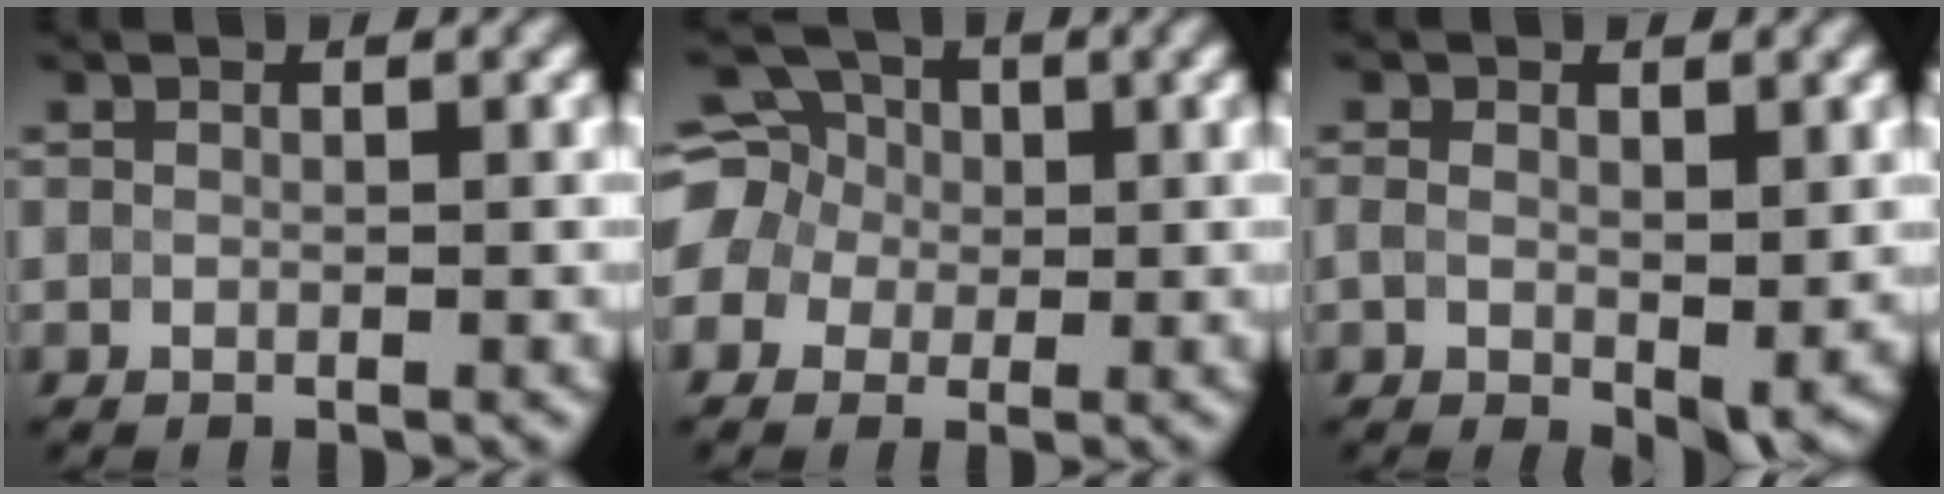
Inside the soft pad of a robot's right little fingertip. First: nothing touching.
{"total": 7.5, "force": [-0.1, 6.9, 3.0], "torque": [-0.079, 0.044, -0.042]}
{"total": 4.0, "force": [-0.6, 2.2, 3.4], "torque": [-0.065, -0.009, 0.002]}